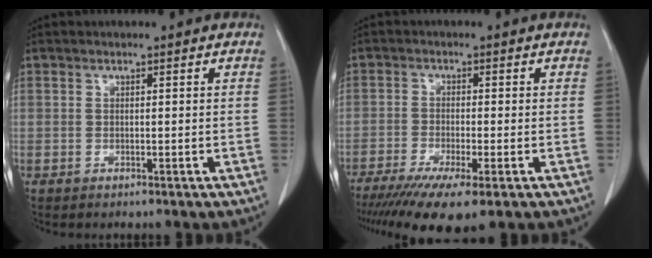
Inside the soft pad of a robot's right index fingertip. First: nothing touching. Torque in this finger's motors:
{"motor_torque": [0.90, -0.97, 0.95, 0.21]}